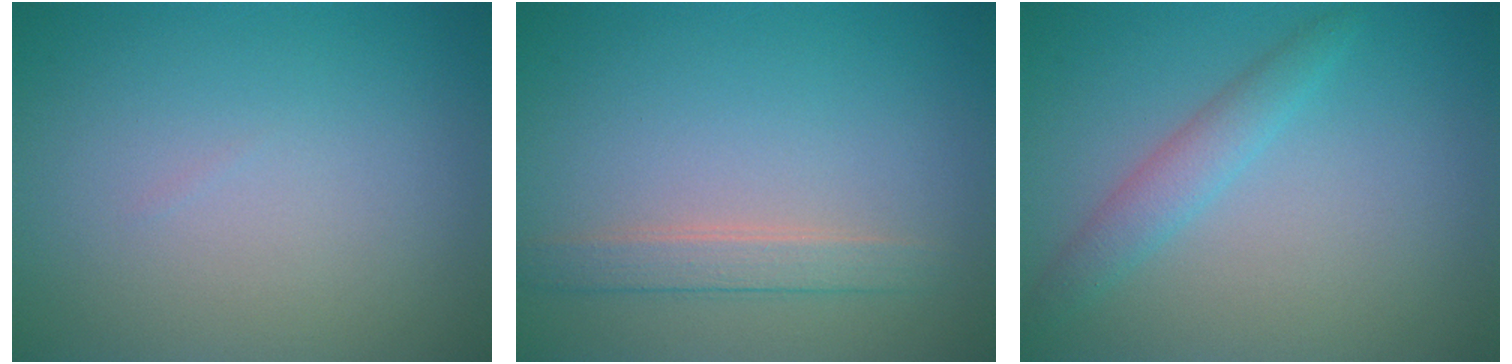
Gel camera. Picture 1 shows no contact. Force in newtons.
{"total": 2.1, "press": 2.1, "slide": 0.2}
{"total": 2.2, "press": 2.2, "slide": 0.1}